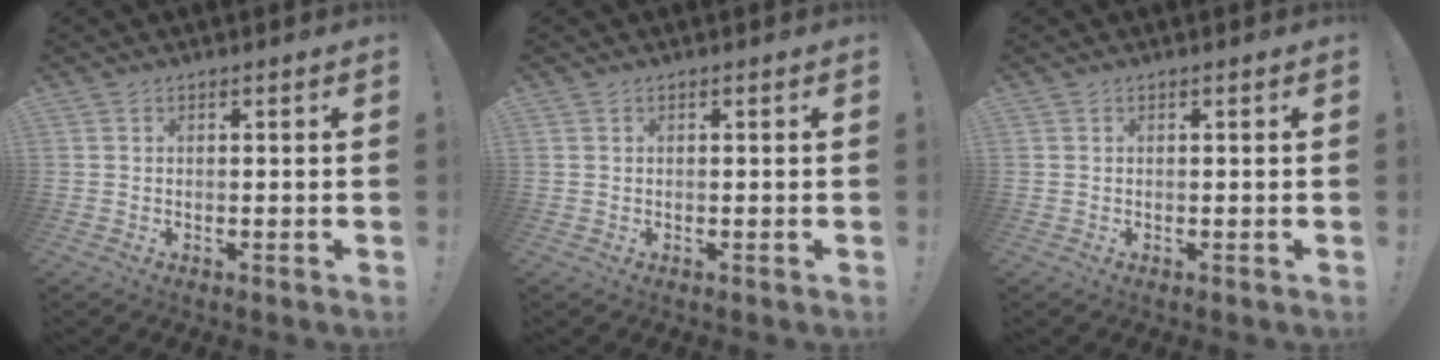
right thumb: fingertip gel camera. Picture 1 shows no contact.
{"total": 0.0}
{"total": 0.0}